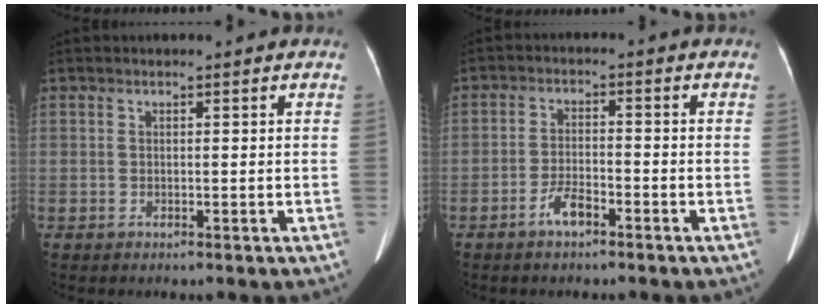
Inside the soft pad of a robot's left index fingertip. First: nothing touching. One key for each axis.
{"total": 3.5, "fx": -2.5, "fy": 1.0, "fz": 2.3, "tx": -0.045, "ty": 0.003, "tz": -0.047}